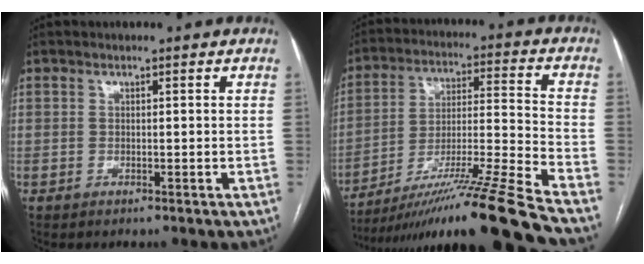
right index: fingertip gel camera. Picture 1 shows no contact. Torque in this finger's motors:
{"motor_torque": [1.50, -0.64, 0.70, 0.21]}